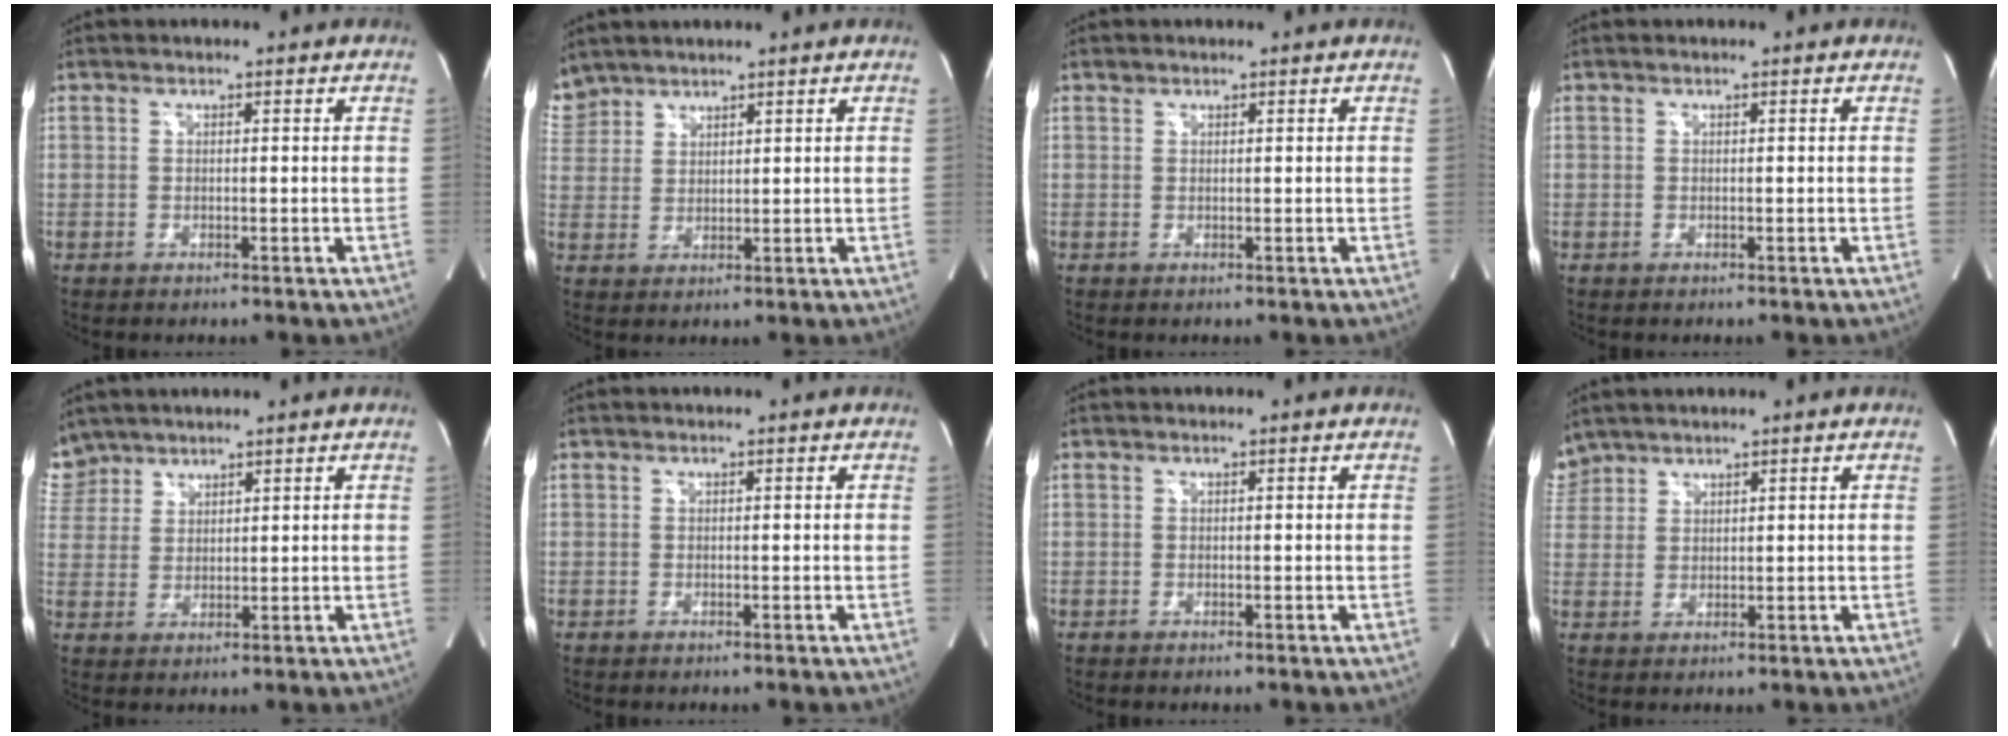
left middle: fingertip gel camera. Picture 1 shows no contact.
{"total": 5.3, "force": [4.8, 2.3, 0.2], "torque": [-0.015, 0.017, 0.107]}
{"total": 0.5, "force": [0.5, 0.2, 0.0], "torque": [-0.002, 0.002, 0.007]}
{"total": 0.0}
{"total": 6.1, "force": [5.3, 3.1, -0.1], "torque": [-0.001, 0.012, 0.114]}
{"total": 0.0}
{"total": 0.0}
{"total": 3.9, "force": [3.6, 1.5, 0.0], "torque": [-0.008, 0.019, 0.081]}